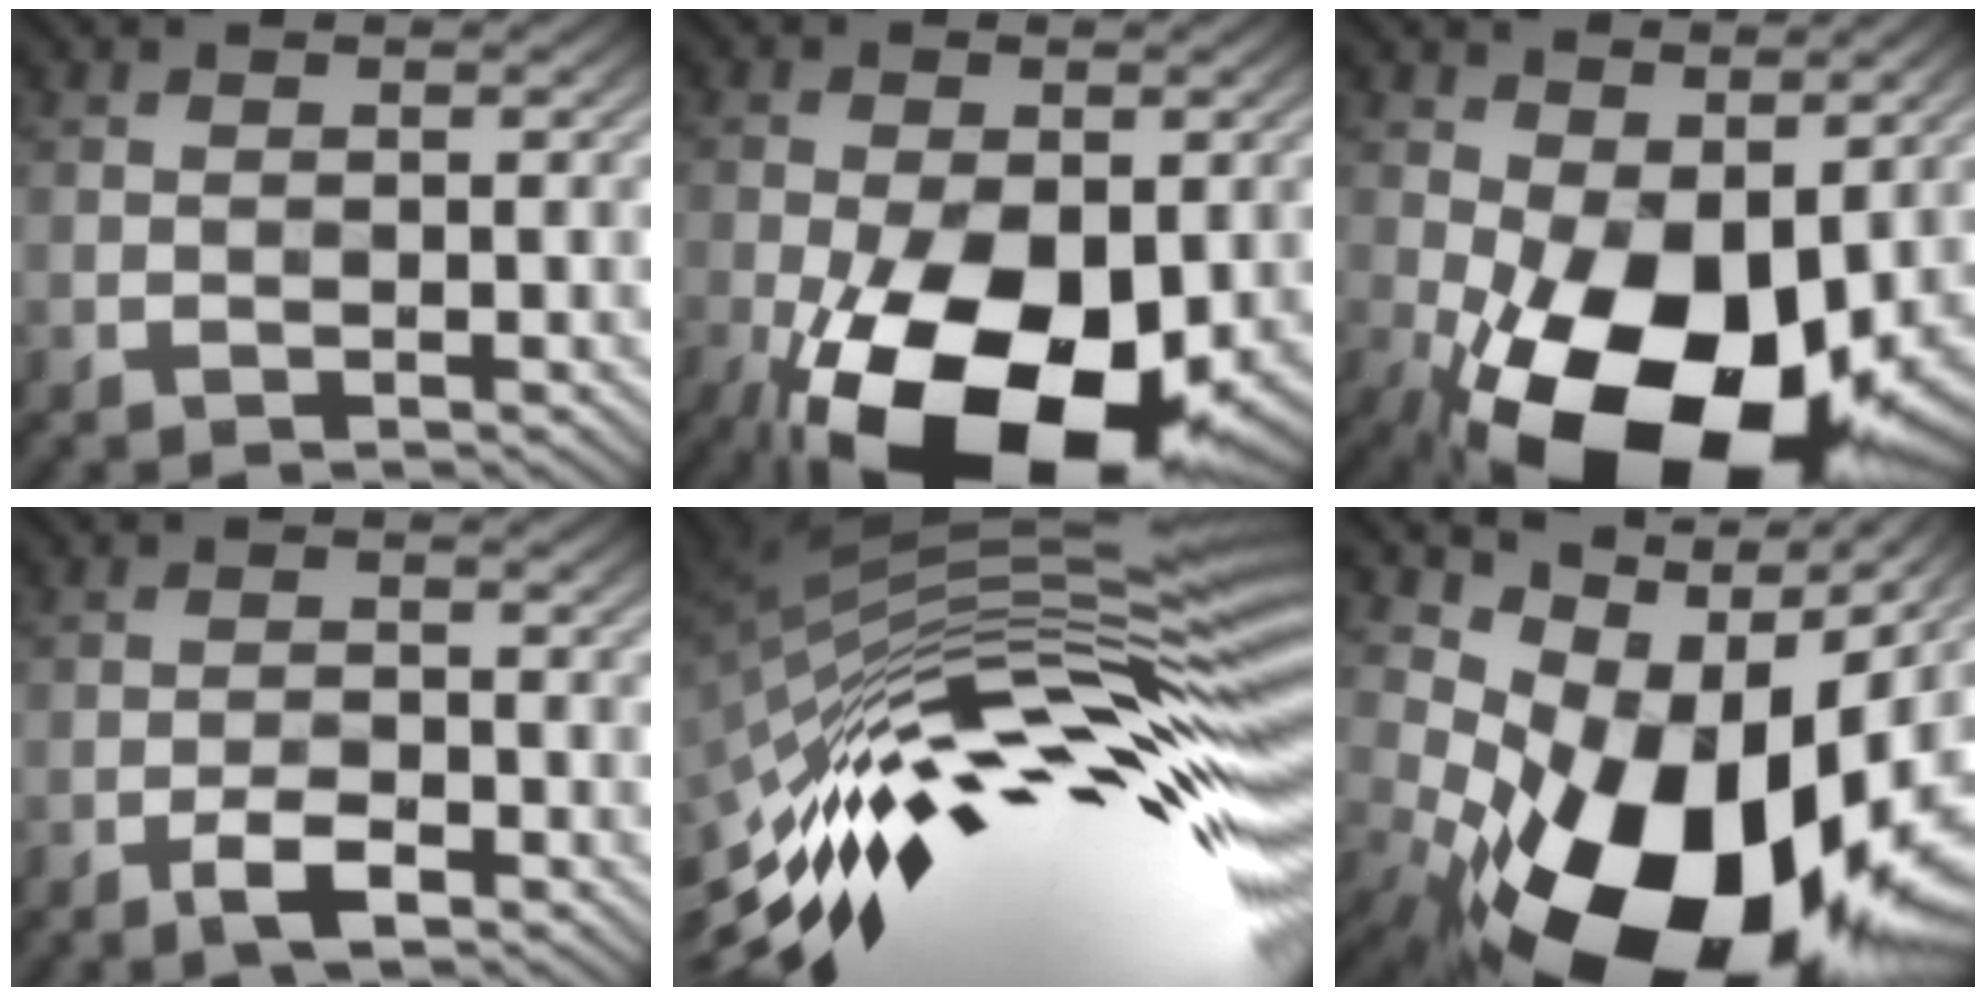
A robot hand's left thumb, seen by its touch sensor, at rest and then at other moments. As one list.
[{"total": 18.6, "force": [-7.3, 9.1, 14.5], "torque": [-0.255, -0.032, -0.105]}, {"total": 18.2, "force": [-4.3, 10.1, 14.6], "torque": [-0.263, -0.030, -0.058]}, {"total": 3.4, "force": [-2.1, 1.1, 2.3], "torque": [-0.044, 0.002, -0.044]}, {"total": 17.9, "force": [-5.6, 4.1, 16.5], "torque": [-0.304, 0.020, -0.126]}, {"total": 19.5, "force": [-2.4, 12.1, 15.2], "torque": [-0.251, -0.028, -0.035]}]